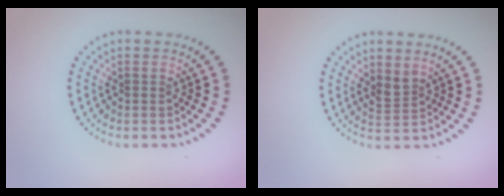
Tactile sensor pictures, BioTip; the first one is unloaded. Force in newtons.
{"total": 1.5, "press": 1.2, "slide": 1.0}